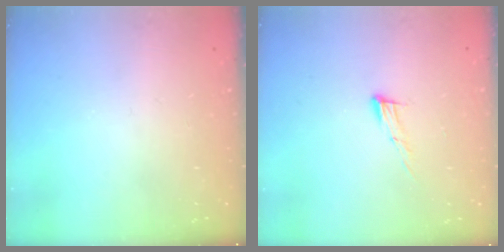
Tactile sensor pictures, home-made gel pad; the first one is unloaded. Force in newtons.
{"total": 8.1, "press": 7.9, "slide": 1.6}